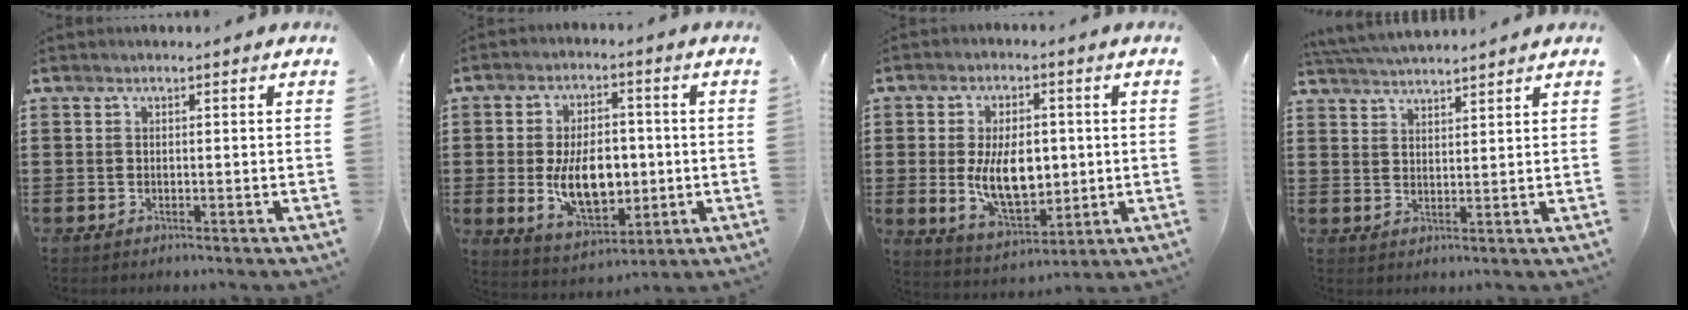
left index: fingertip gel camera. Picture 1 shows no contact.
{"total": 10.3, "force": [-1.2, 6.5, 7.8], "torque": [-0.135, 0.006, -0.022]}
{"total": 10.1, "force": [0.0, 5.7, 8.4], "torque": [-0.154, -0.003, -0.004]}
{"total": 3.7, "force": [3.7, -0.1, 0.5], "torque": [-0.022, -0.010, 0.068]}